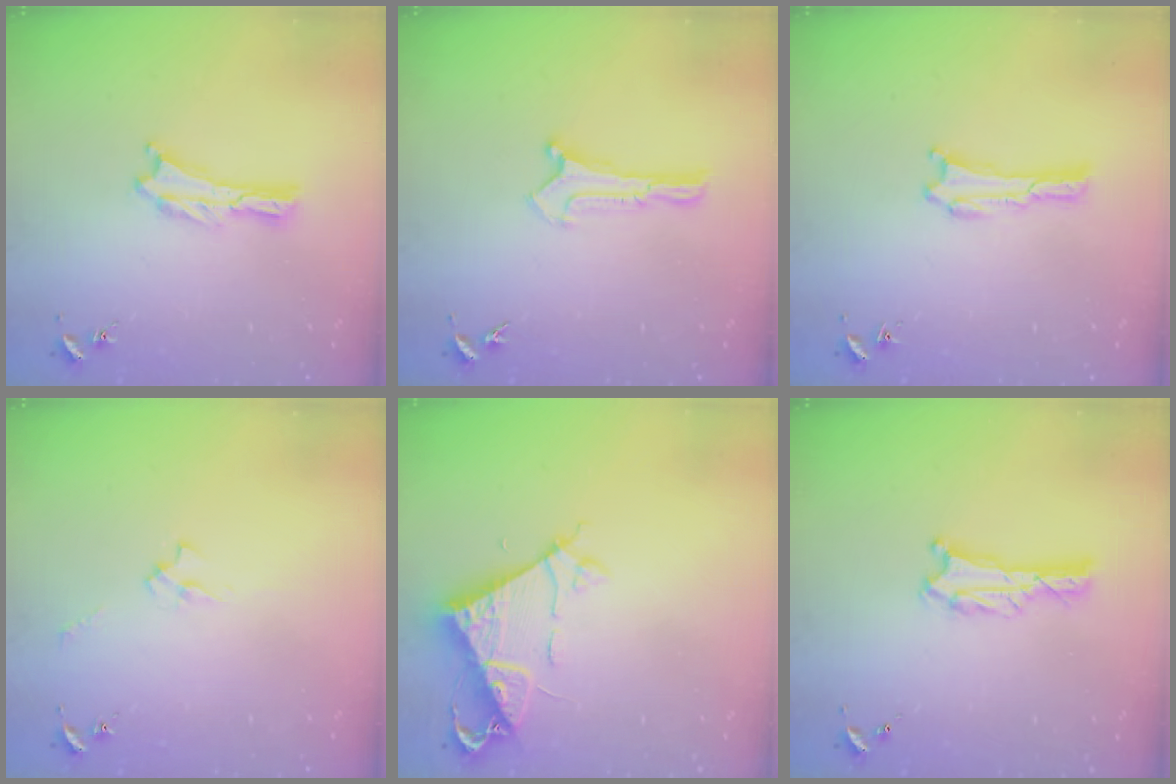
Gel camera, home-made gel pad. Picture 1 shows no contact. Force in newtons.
{"total": 0.0}
{"total": 0.0}
{"total": 2.4, "press": 2.4, "slide": 0.4}
{"total": 7.3, "press": 7.3, "slide": 0.3}
{"total": 0.7, "press": 0.7, "slide": 0.1}